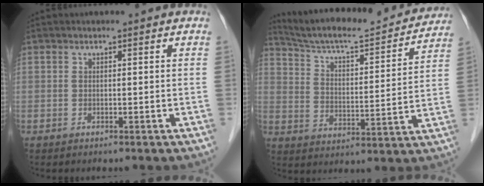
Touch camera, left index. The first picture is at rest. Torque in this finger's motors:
{"motor_torque": [0.60, -0.92, 0.01, 0.00]}